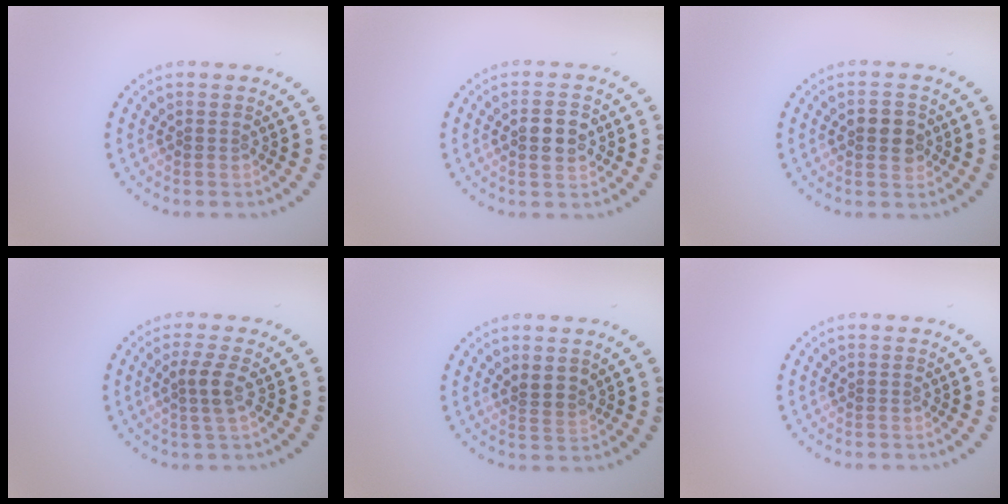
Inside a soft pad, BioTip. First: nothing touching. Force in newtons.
{"total": 3.2, "press": 3.2, "slide": 0.2}
{"total": 2.5, "press": 2.5, "slide": 0.2}
{"total": 2.0, "press": 1.7, "slide": 1.2}
{"total": 1.5, "press": 1.3, "slide": 0.7}
{"total": 0.0}